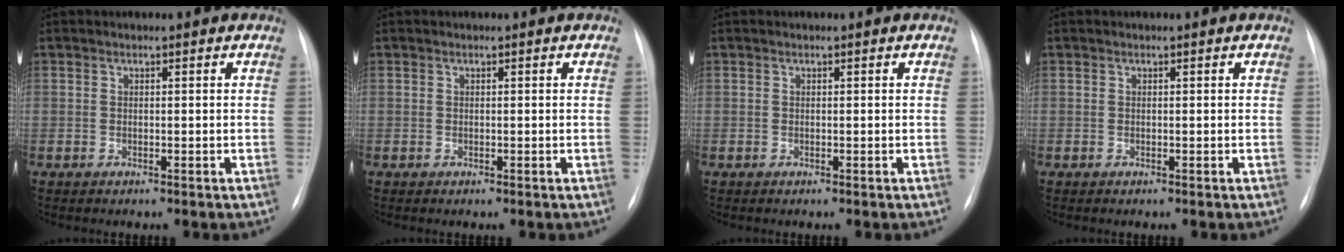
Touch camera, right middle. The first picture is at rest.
{"total": 0.0}
{"total": 0.0}
{"total": 0.0}